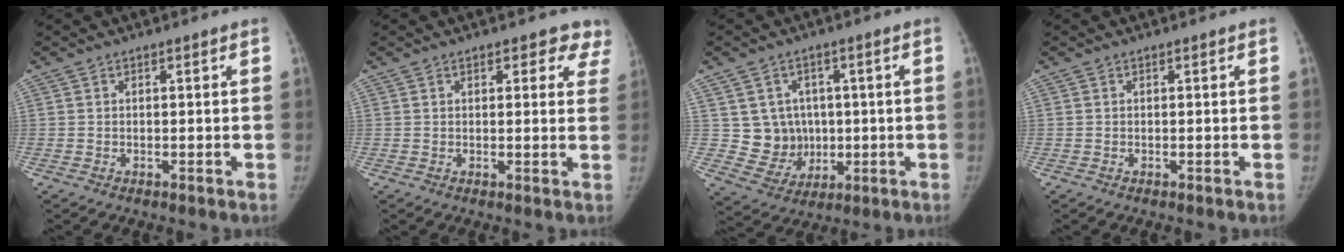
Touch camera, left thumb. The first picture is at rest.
{"total": 6.1, "force": [4.6, 3.0, 2.6], "torque": [0.019, -0.013, 0.036]}
{"total": 8.6, "force": [0.9, 8.0, 3.0], "torque": [-0.006, -0.001, 0.031]}
{"total": 0.0}